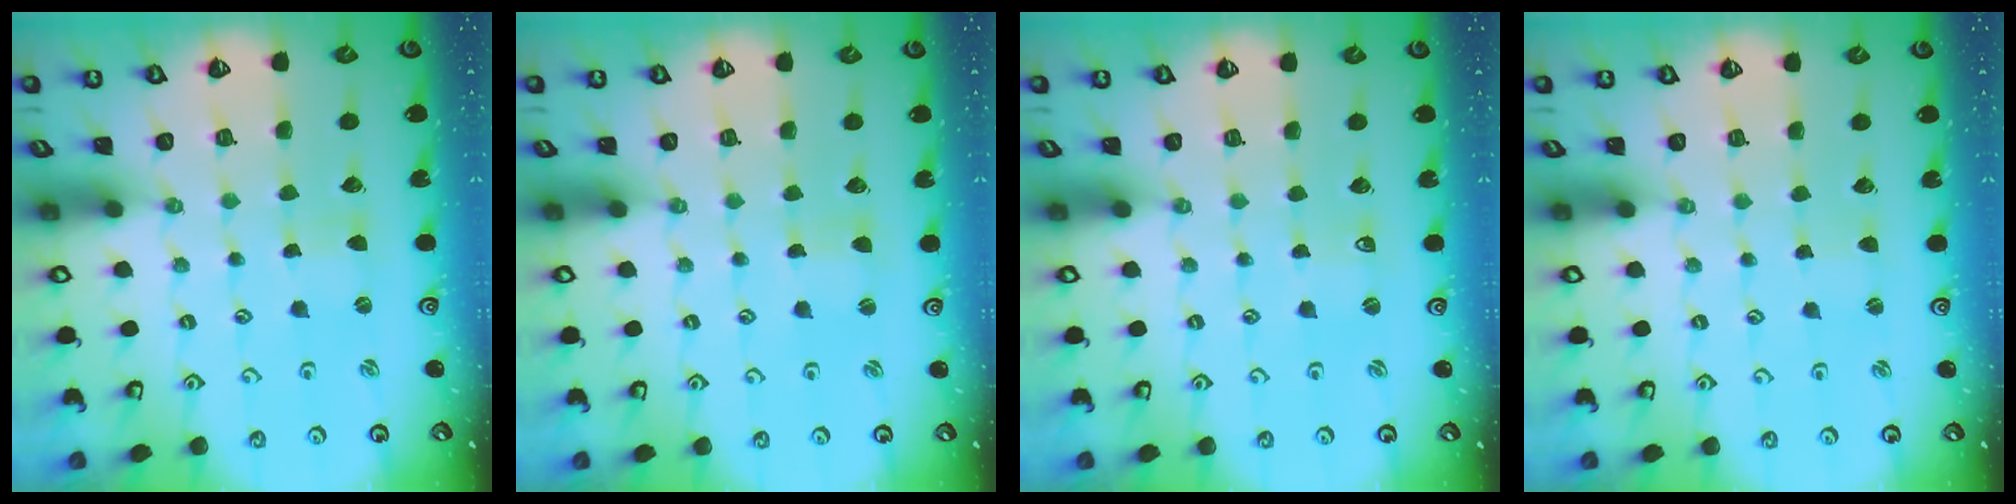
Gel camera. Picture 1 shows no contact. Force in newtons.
{"total": 1.3, "press": 1.3, "slide": 0.1}
{"total": 2.0, "press": 2.0, "slide": 0.4}
{"total": 1.0, "press": 1.0, "slide": 0.2}